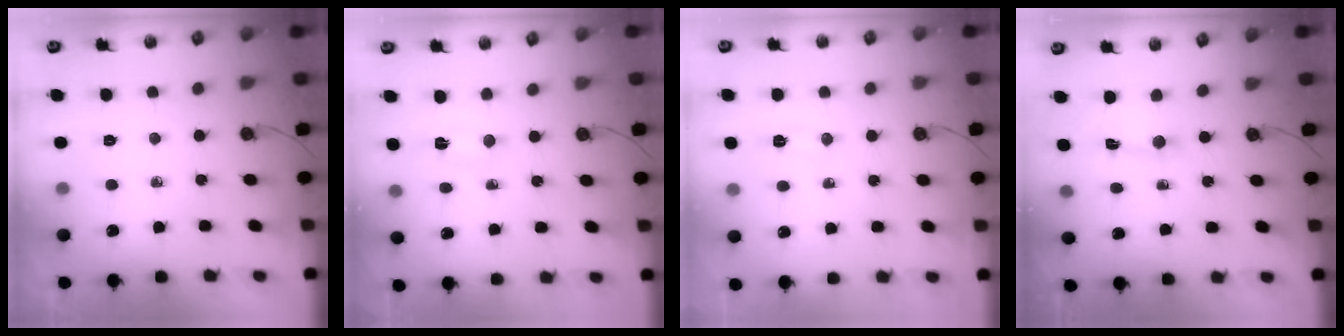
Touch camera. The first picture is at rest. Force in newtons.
{"total": 2.6, "press": 1.3, "slide": 2.2}
{"total": 4.6, "press": 4.6, "slide": 0.5}
{"total": 1.6, "press": 1.6, "slide": 0.2}